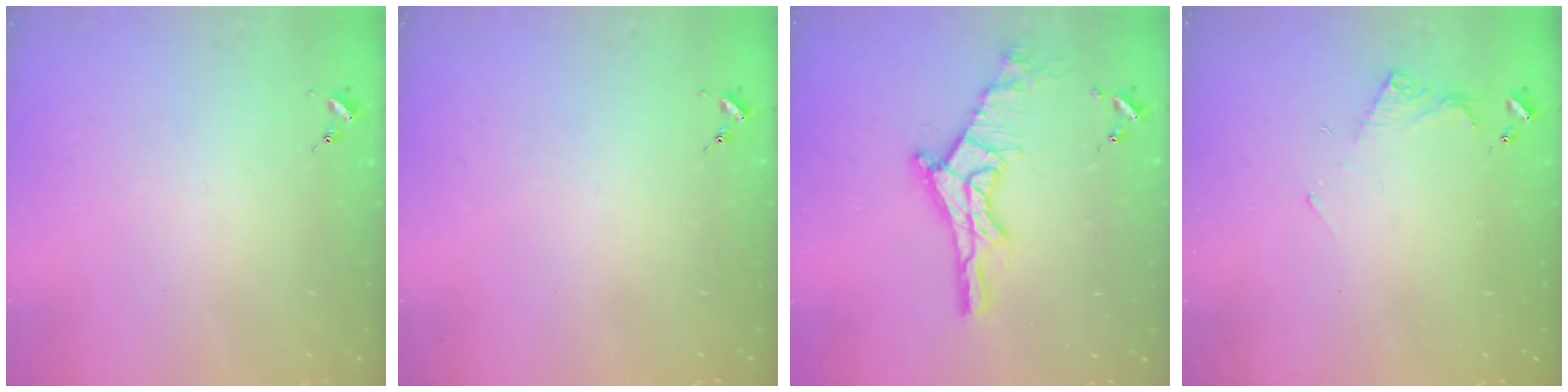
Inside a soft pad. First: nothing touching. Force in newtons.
{"total": 0.0}
{"total": 16.0, "press": 16.0, "slide": 1.2}
{"total": 4.9, "press": 4.9, "slide": 0.5}